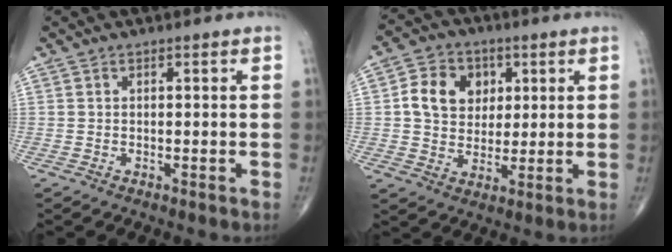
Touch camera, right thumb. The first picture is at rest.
{"total": 10.3, "force": [2.4, 8.4, 5.5], "torque": [-0.060, -0.001, 0.038]}